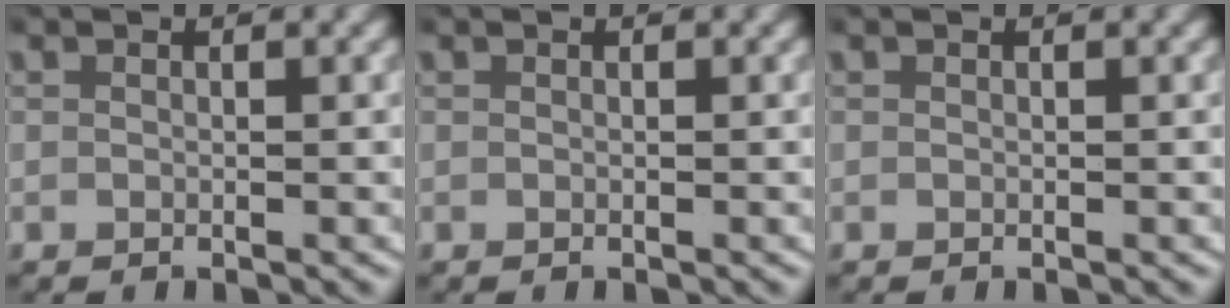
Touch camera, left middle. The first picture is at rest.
{"total": 0.0}
{"total": 0.0}